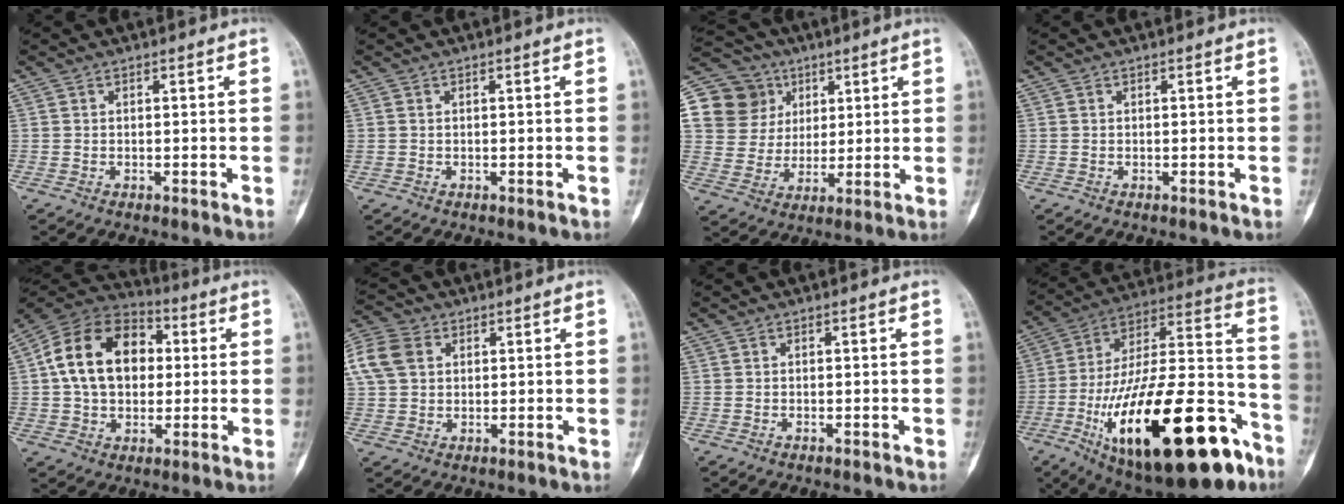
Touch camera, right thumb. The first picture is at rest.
{"total": 0.6, "force": [0.1, 0.6, -0.3], "torque": [0.000, -0.001, 0.000]}
{"total": 16.8, "force": [5.8, 15.1, 4.7], "torque": [-0.065, 0.018, 0.118]}
{"total": 0.0}
{"total": 18.1, "force": [2.5, 12.8, 12.6], "torque": [-0.192, 0.025, 0.035]}
{"total": 12.1, "force": [3.7, 9.1, 6.9], "torque": [-0.163, 0.019, 0.069]}
{"total": 0.0}
{"total": 36.0, "force": [-16.6, 13.5, 28.9], "torque": [-0.446, 0.064, -0.258]}